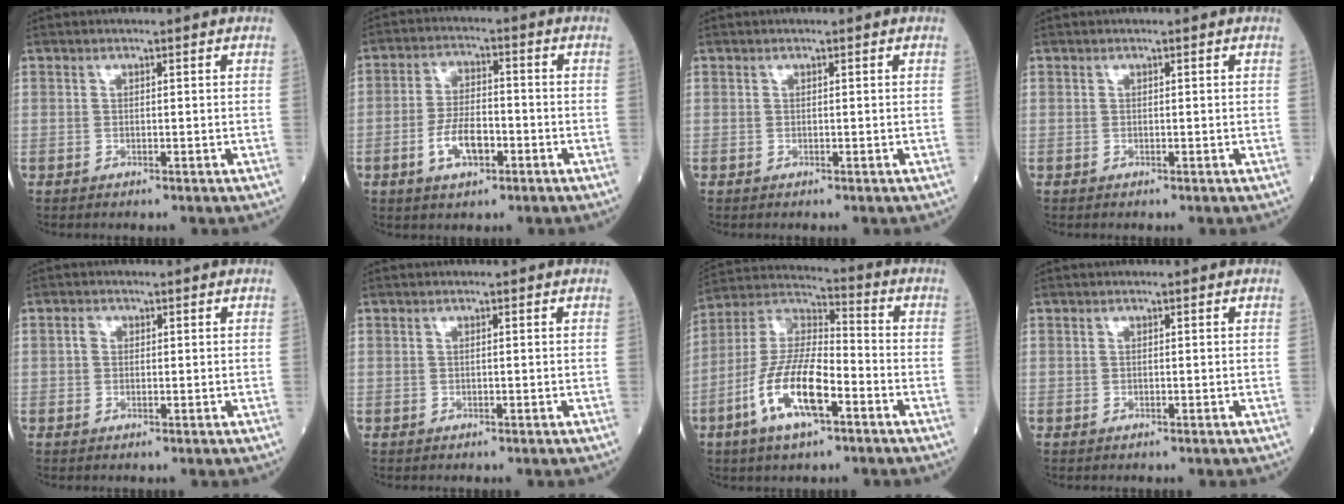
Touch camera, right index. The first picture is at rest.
{"total": 6.7, "force": [-2.6, 2.9, 5.4], "torque": [-0.108, 0.005, -0.047]}
{"total": 0.0}
{"total": 0.0}
{"total": 1.2, "force": [0.2, 1.0, 0.6], "torque": [-0.013, 0.006, 0.002]}
{"total": 0.0}
{"total": 13.6, "force": [-5.6, 4.0, 11.7], "torque": [-0.243, 0.001, -0.109]}
{"total": 0.0}